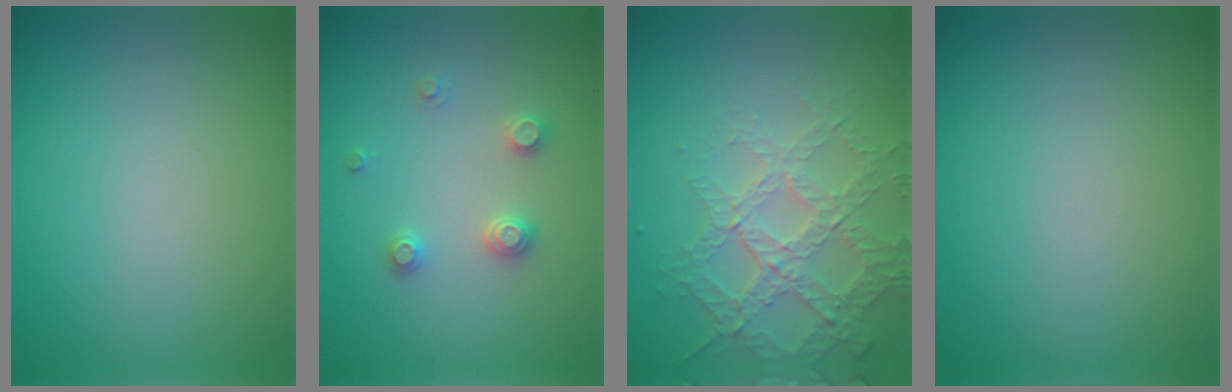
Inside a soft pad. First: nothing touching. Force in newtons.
{"total": 2.0, "press": 2.0, "slide": 0.2}
{"total": 3.7, "press": 3.5, "slide": 1.2}
{"total": 0.0}